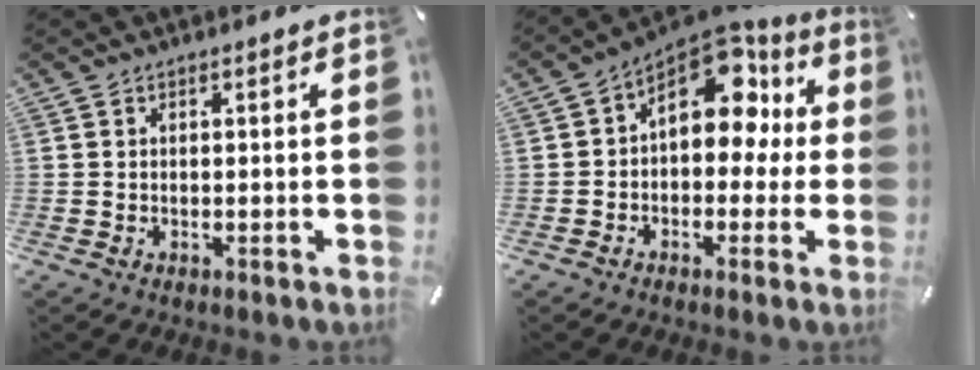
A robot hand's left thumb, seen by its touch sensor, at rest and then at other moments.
{"total": 14.8, "force": [5.7, 9.5, 9.8], "torque": [-0.126, -0.036, 0.099]}